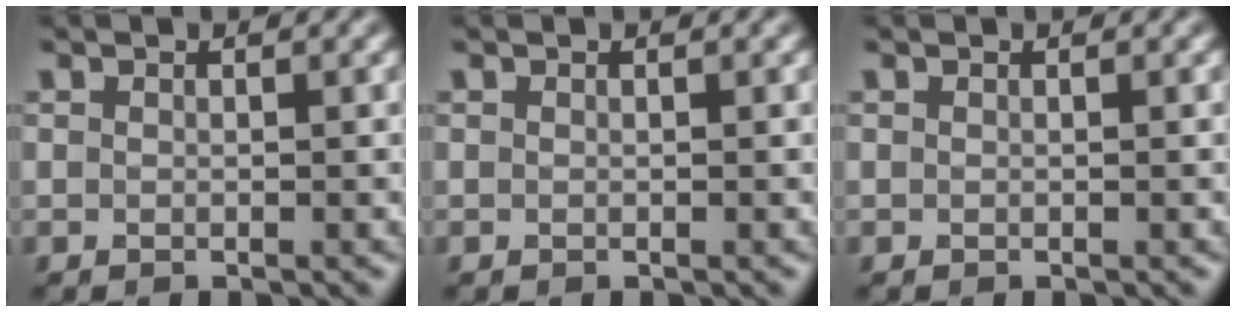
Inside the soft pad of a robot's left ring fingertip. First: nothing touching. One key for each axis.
{"total": 0.0}
{"total": 0.0}